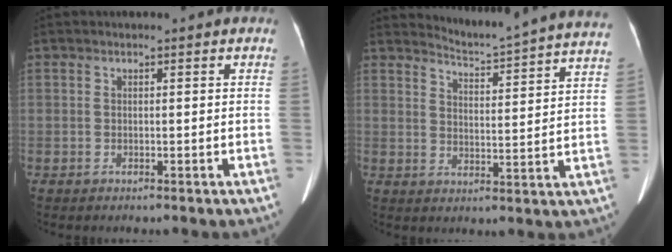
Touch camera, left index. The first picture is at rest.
{"total": 17.0, "force": [16.5, -1.2, 3.9], "torque": [-0.070, -0.086, 0.195]}